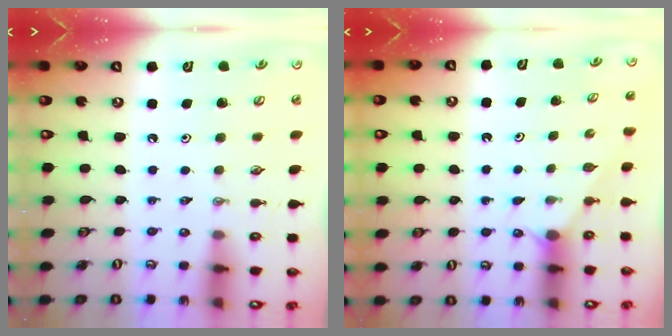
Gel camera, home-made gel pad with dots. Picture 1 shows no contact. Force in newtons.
{"total": 1.1, "press": 1.1, "slide": 0.2}